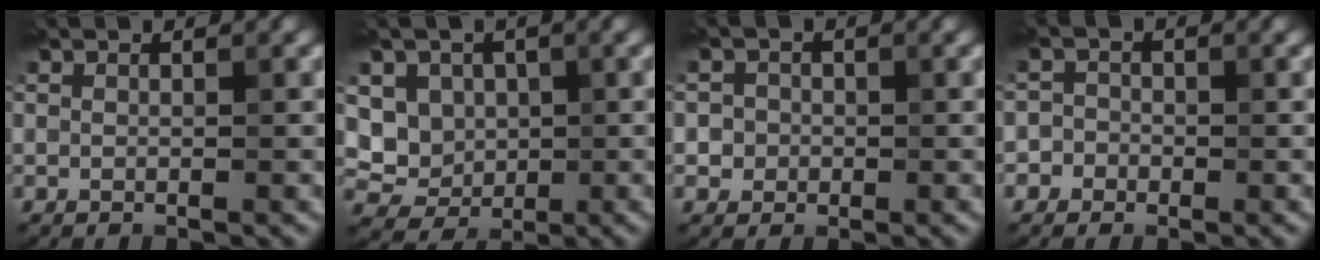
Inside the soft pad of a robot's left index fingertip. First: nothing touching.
{"total": 4.0, "force": [0.0, 3.6, 1.8], "torque": [-0.030, -0.004, -0.011]}
{"total": 2.7, "force": [0.2, 2.6, 0.8], "torque": [-0.003, 0.008, -0.003]}
{"total": 2.4, "force": [-1.0, 2.2, 0.0], "torque": [0.032, 0.016, -0.040]}